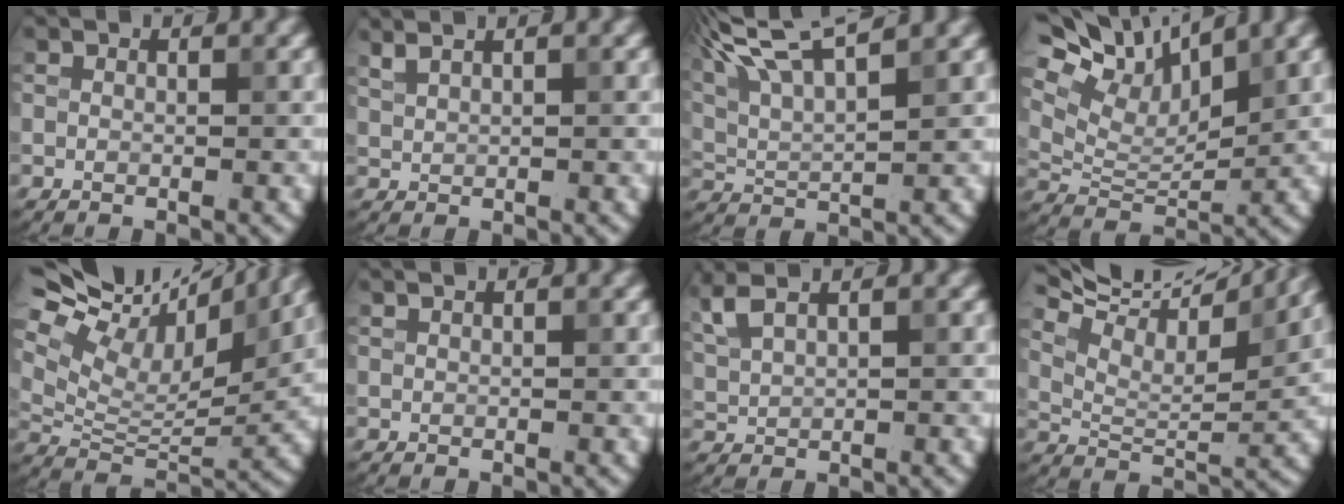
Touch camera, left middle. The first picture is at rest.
{"total": 2.7, "force": [2.1, 0.9, 1.4], "torque": [-0.018, 0.010, 0.027]}
{"total": 8.6, "force": [6.0, 2.0, 5.9], "torque": [-0.114, 0.024, 0.093]}
{"total": 9.3, "force": [7.0, 3.2, 5.2], "torque": [-0.115, 0.016, 0.112]}
{"total": 13.6, "force": [9.8, 4.8, 8.2], "torque": [-0.171, 0.034, 0.159]}
{"total": 0.8, "force": [0.5, 0.3, 0.5], "torque": [-0.009, 0.001, 0.006]}
{"total": 3.7, "force": [2.5, 1.2, 2.5], "torque": [-0.070, 0.019, 0.050]}
{"total": 12.1, "force": [9.7, 3.2, 6.6], "torque": [-0.128, 0.030, 0.140]}